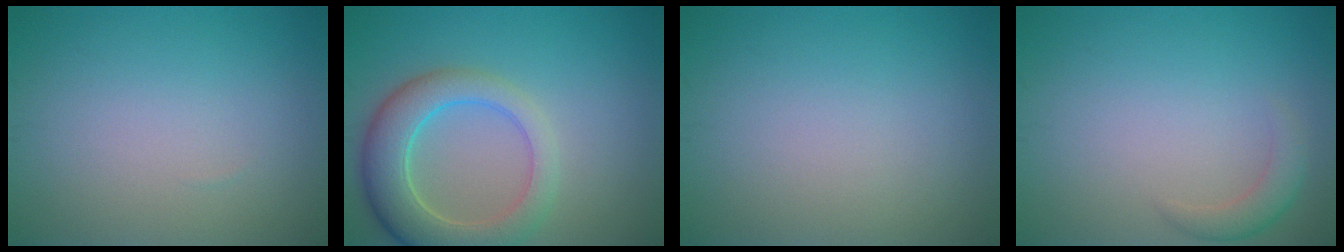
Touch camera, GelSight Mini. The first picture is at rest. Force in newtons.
{"total": 6.2, "press": 6.2, "slide": 0.5}
{"total": 0.0}
{"total": 1.8, "press": 1.8, "slide": 0.1}